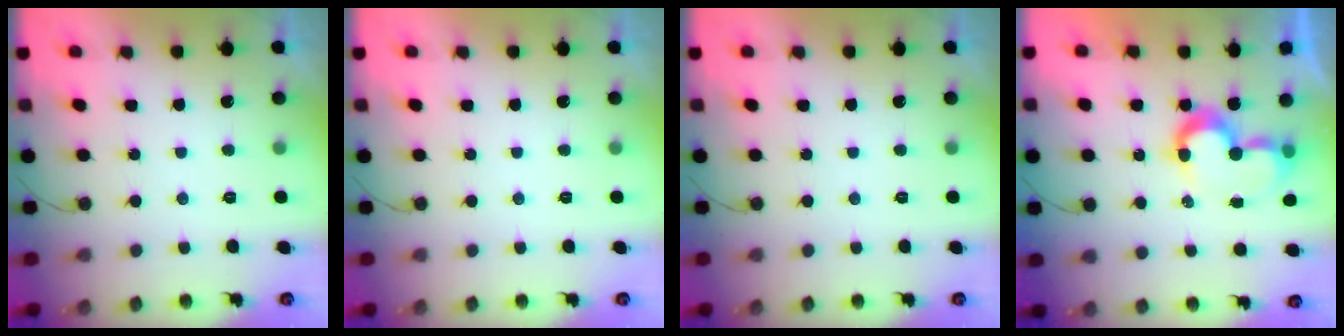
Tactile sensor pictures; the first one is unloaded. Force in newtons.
{"total": 0.0}
{"total": 0.0}
{"total": 9.0, "press": 8.6, "slide": 2.8}